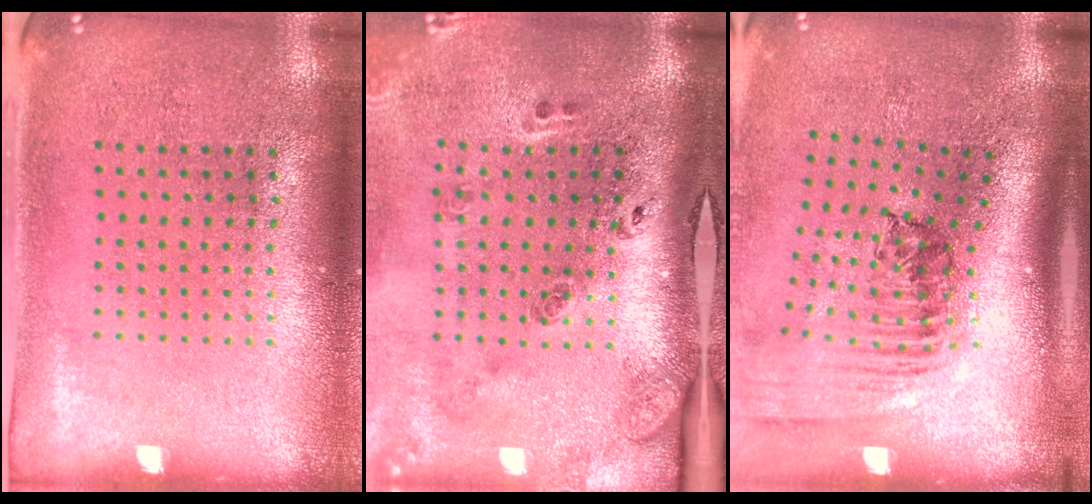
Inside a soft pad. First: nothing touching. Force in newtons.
{"total": 3.2, "press": 1.9, "slide": 2.6}
{"total": 2.5, "press": 1.8, "slide": 1.7}